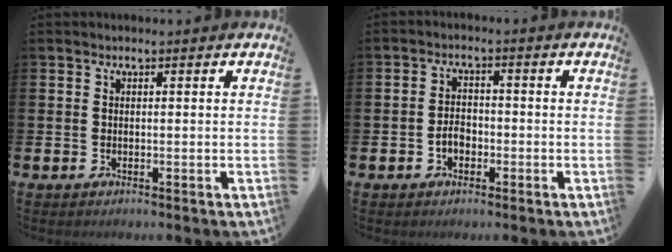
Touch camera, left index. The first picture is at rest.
{"total": 2.6, "force": [-1.0, 1.8, 1.5], "torque": [-0.024, 0.002, -0.023]}